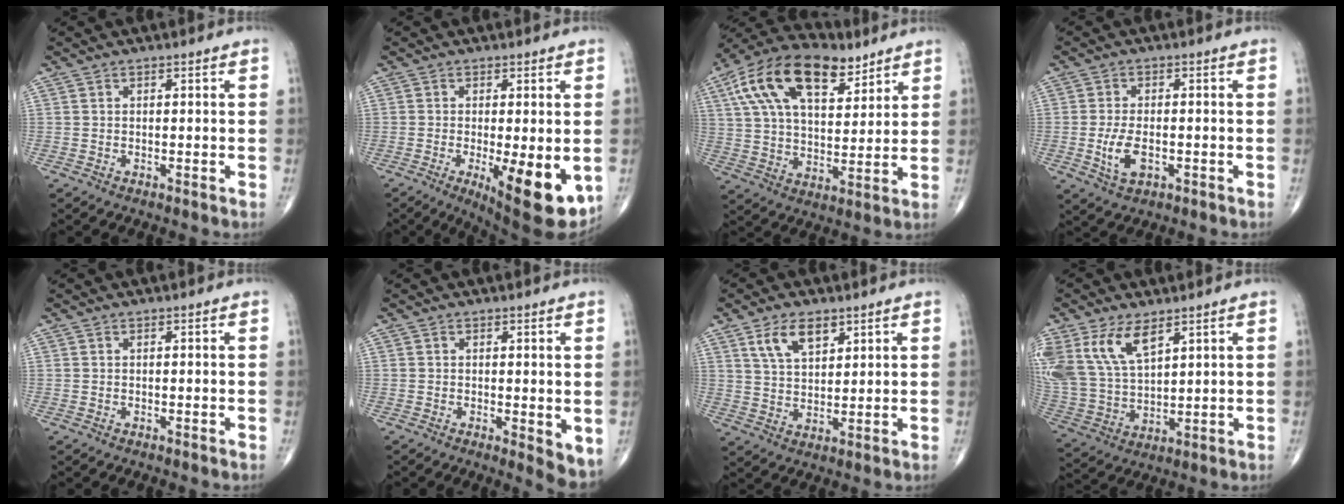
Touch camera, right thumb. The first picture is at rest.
{"total": 13.2, "force": [-3.4, 4.1, 12.1], "torque": [-0.158, -0.024, -0.038]}
{"total": 20.6, "force": [10.4, 10.5, 14.4], "torque": [-0.240, -0.009, 0.183]}
{"total": 5.7, "force": [-1.4, 2.9, 4.7], "torque": [-0.092, 0.001, -0.021]}
{"total": 0.0}
{"total": 4.5, "force": [-0.1, 1.7, 4.1], "torque": [-0.050, -0.013, 0.000]}
{"total": 7.5, "force": [4.1, 3.8, 4.9], "torque": [-0.074, -0.021, 0.081]}
{"total": 14.1, "force": [7.5, 7.1, 9.6], "torque": [-0.194, -0.021, 0.162]}